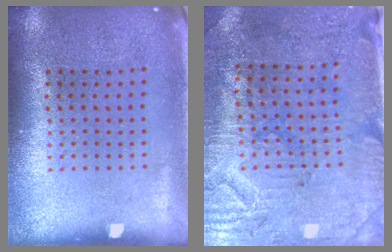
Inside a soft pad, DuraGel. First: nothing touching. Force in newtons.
{"total": 3.1, "press": 2.6, "slide": 1.5}